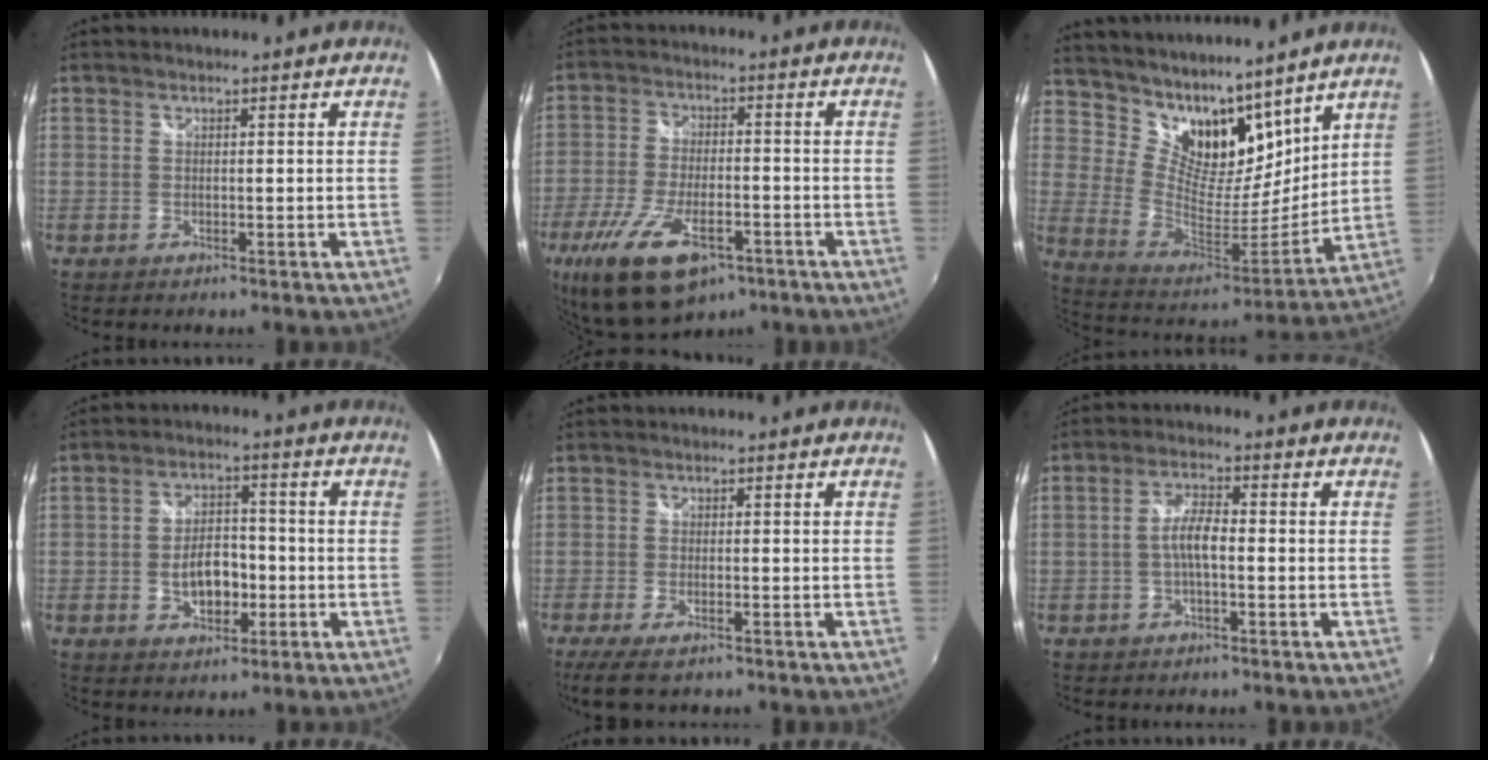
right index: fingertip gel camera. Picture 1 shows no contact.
{"total": 17.4, "force": [-9.9, 7.8, 12.0], "torque": [-0.257, -0.042, -0.167]}
{"total": 16.2, "force": [12.6, 7.6, 6.8], "torque": [-0.142, -0.014, 0.235]}
{"total": 7.4, "force": [-1.9, 4.6, 5.4], "torque": [-0.100, 0.013, -0.022]}
{"total": 6.1, "force": [-4.3, 2.1, 3.9], "torque": [-0.090, -0.024, -0.074]}
{"total": 4.4, "force": [-1.0, 1.2, 4.1], "torque": [-0.083, 0.010, -0.021]}